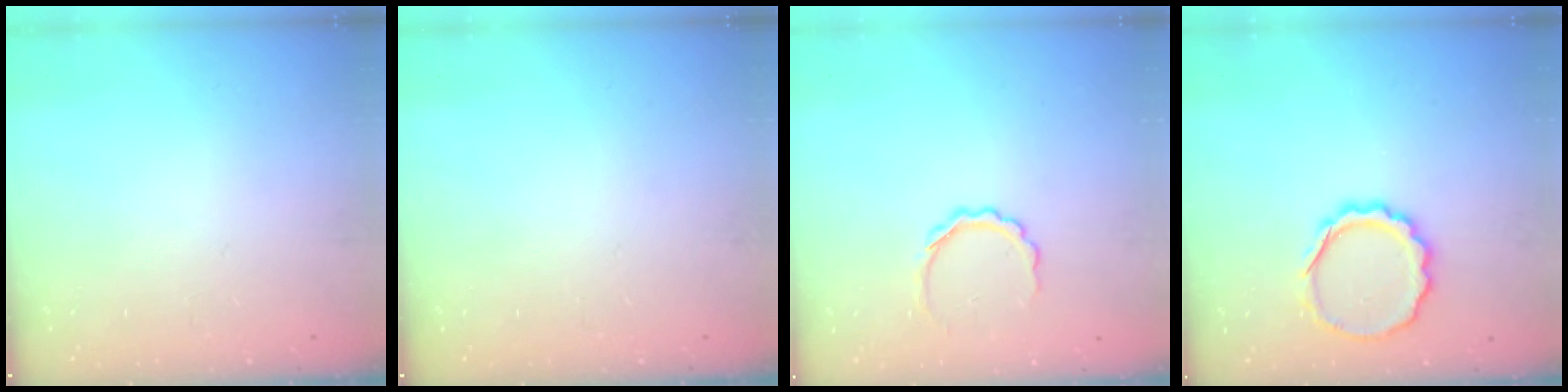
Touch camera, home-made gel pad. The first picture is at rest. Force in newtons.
{"total": 0.0}
{"total": 4.9, "press": 4.9, "slide": 0.7}
{"total": 10.2, "press": 10.0, "slide": 1.9}